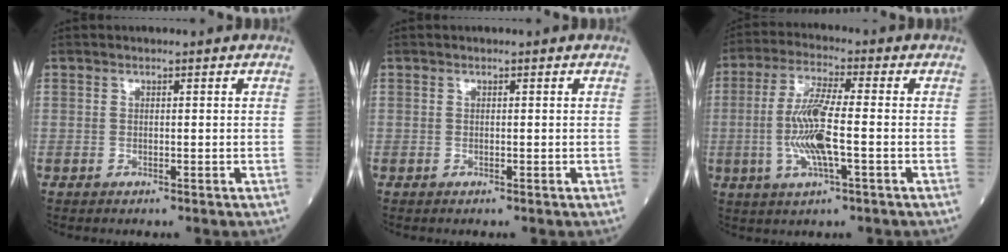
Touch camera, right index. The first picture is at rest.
{"total": 0.0}
{"total": 9.7, "force": [-1.5, 1.1, 9.6], "torque": [-0.200, -0.003, -0.034]}